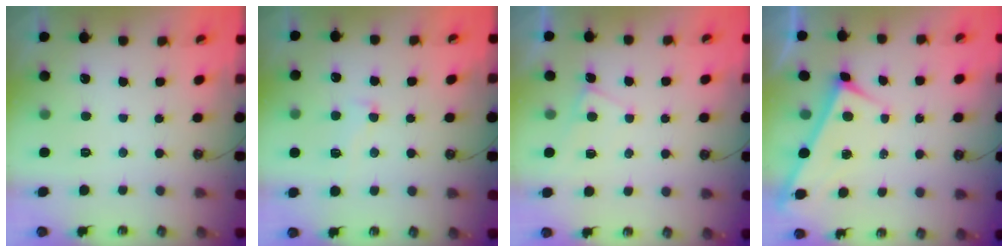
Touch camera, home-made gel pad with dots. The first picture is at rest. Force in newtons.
{"total": 1.8, "press": 1.5, "slide": 1.0}
{"total": 0.6, "press": 0.6, "slide": 0.1}
{"total": 3.3, "press": 3.3, "slide": 0.3}